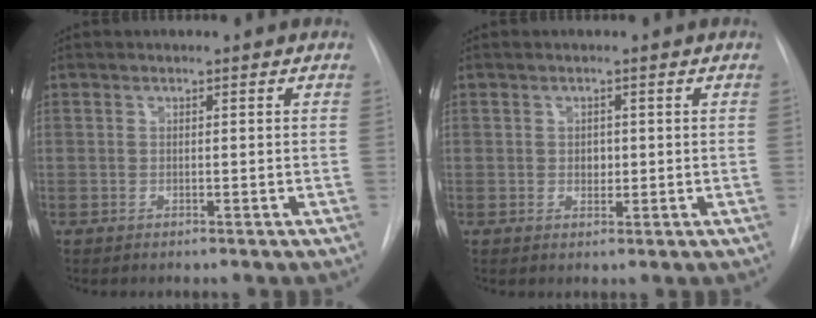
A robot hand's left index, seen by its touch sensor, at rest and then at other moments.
{"total": 1.4, "force": [0.1, 1.1, 0.8], "torque": [-0.013, 0.000, 0.004]}